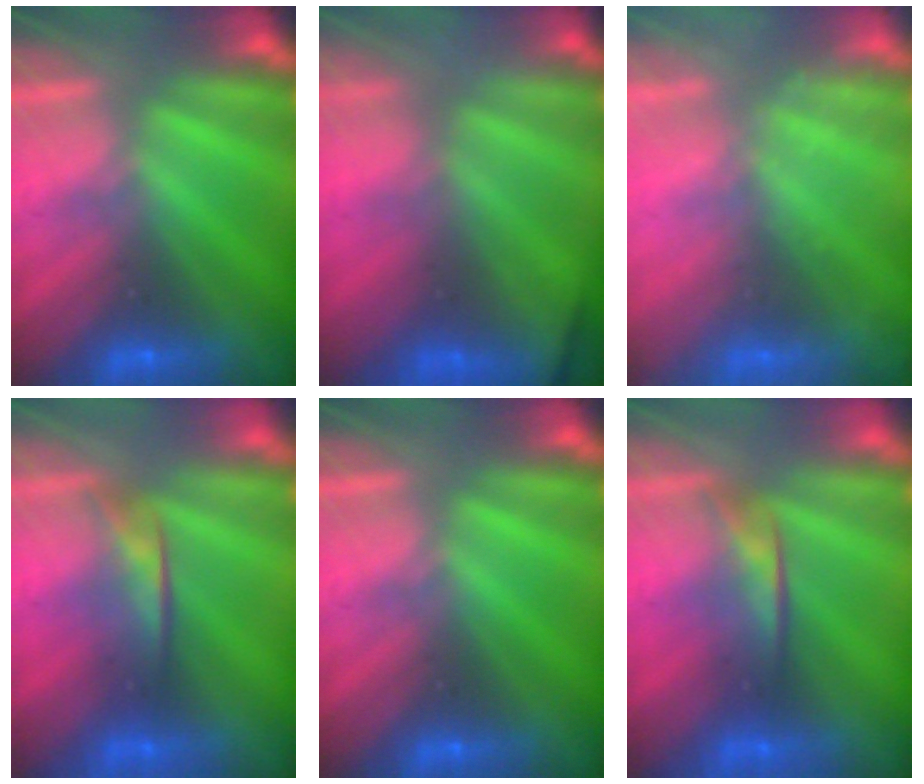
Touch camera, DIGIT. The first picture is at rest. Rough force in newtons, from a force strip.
{"total": 8.1}
{"total": 2.4}
{"total": 1.9}
{"total": 0.0}
{"total": 1.9}